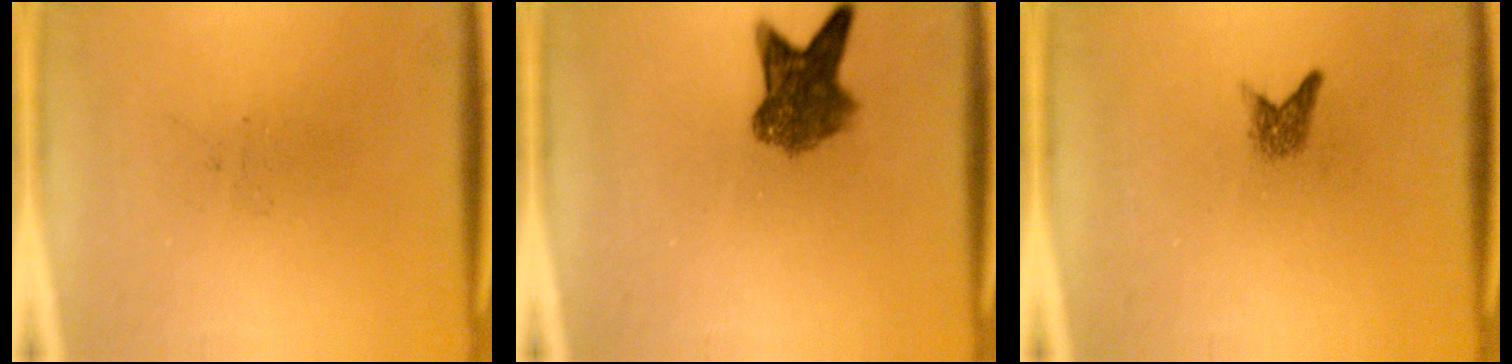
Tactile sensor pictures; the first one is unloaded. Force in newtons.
{"total": 6.3}
{"total": 1.5}